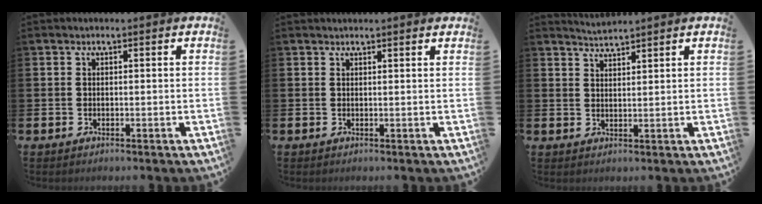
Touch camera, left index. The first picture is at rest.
{"total": 0.8, "force": [0.8, -0.1, 0.2], "torque": [-0.002, -0.003, 0.016]}
{"total": 2.5, "force": [2.5, -0.2, 0.0], "torque": [-0.006, -0.010, 0.045]}